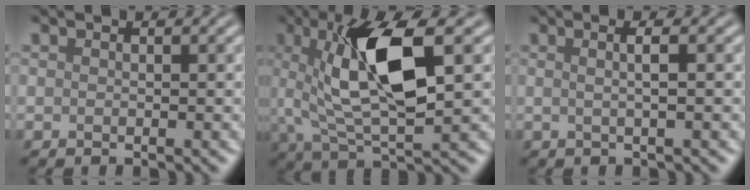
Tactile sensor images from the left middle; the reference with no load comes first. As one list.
[{"total": 9.3, "force": [2.1, 2.8, 8.6], "torque": [-0.155, 0.002, 0.036]}, {"total": 2.6, "force": [0.4, 0.9, 2.4], "torque": [-0.022, 0.004, -0.013]}]